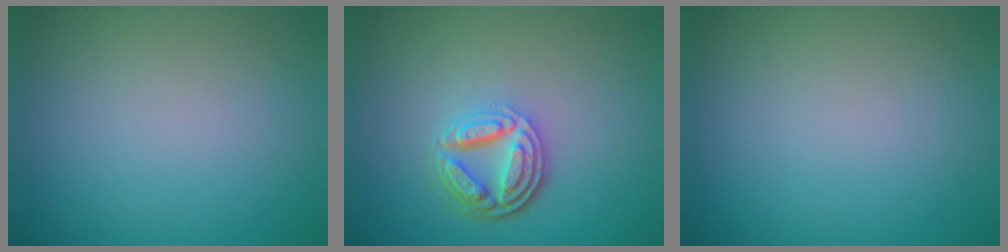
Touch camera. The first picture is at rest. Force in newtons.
{"total": 4.6, "press": 3.5, "slide": 3.0}
{"total": 0.0}